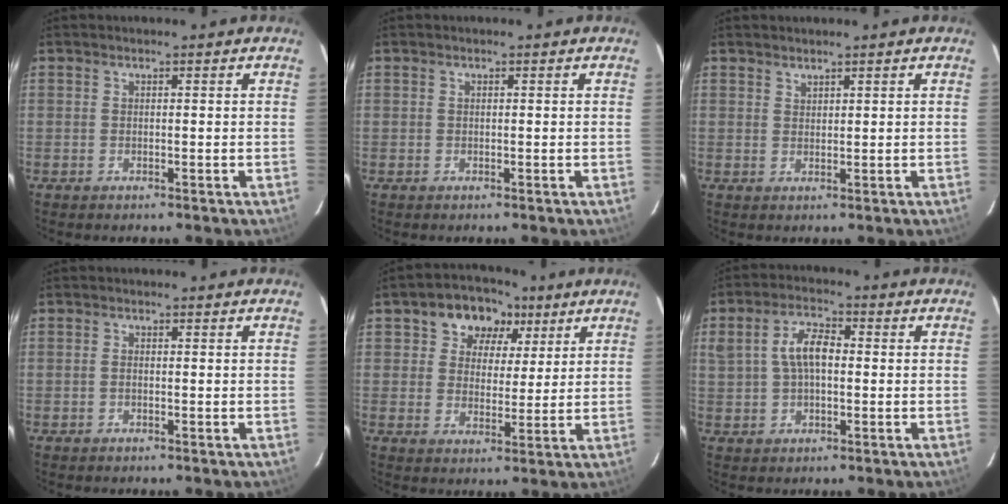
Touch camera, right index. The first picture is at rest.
{"total": 0.0}
{"total": 1.2, "force": [1.1, 0.4, 0.2], "torque": [-0.003, 0.002, 0.022]}
{"total": 0.6, "force": [-0.2, 0.3, 0.5], "torque": [-0.010, 0.000, -0.004]}
{"total": 9.8, "force": [4.8, 7.5, 4.1], "torque": [-0.081, 0.022, 0.074]}
{"total": 7.1, "force": [0.7, 4.0, 5.8], "torque": [-0.110, 0.016, 0.017]}